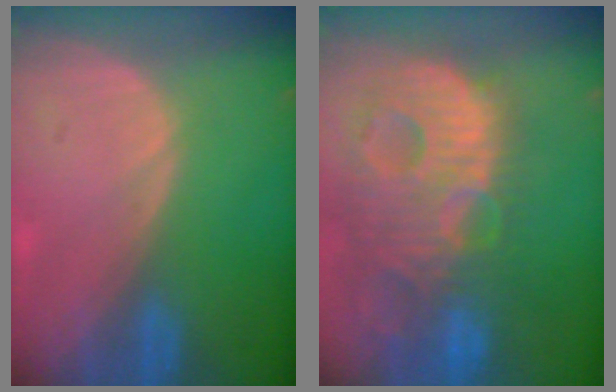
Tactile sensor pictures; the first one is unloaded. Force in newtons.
{"total": 14.1, "press": 12.2, "slide": 7.0}